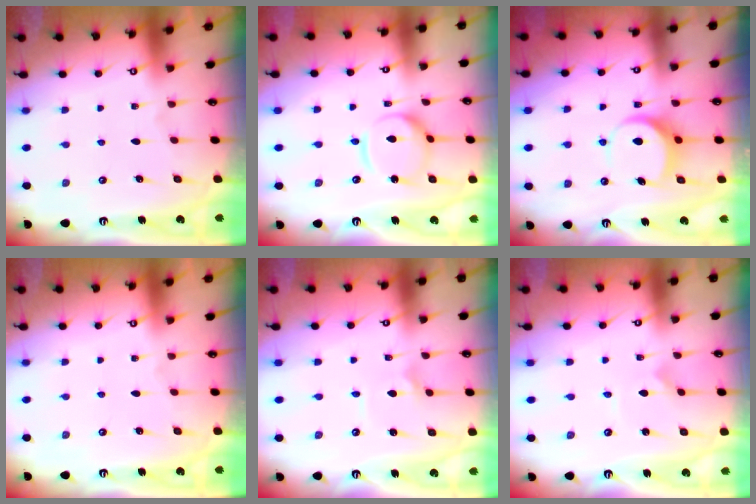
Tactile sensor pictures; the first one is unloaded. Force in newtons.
{"total": 10.3, "press": 10.3, "slide": 0.9}
{"total": 6.9, "press": 6.9, "slide": 0.3}
{"total": 0.0}
{"total": 2.2, "press": 2.2, "slide": 0.2}
{"total": 0.0}